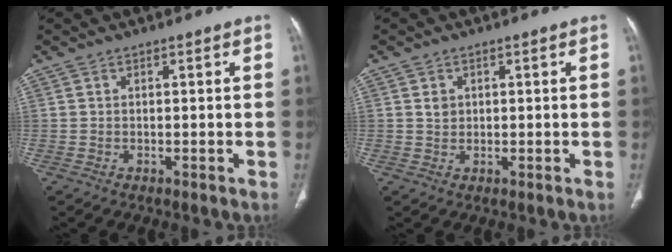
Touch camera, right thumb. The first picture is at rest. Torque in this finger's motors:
{"motor_torque": [-0.05, 0.10, 0.37, -0.44, 0.02]}